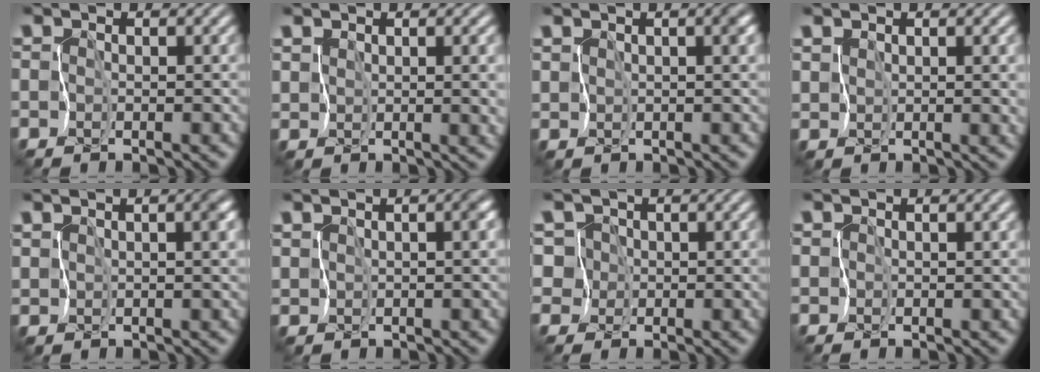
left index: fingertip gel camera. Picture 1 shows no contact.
{"total": 3.8, "force": [0.8, 2.0, 3.2], "torque": [-0.054, -0.013, 0.024]}
{"total": 2.0, "force": [0.7, 0.7, 1.8], "torque": [-0.023, 0.001, 0.016]}
{"total": 3.0, "force": [1.0, 1.6, 2.3], "torque": [-0.045, -0.009, 0.021]}
{"total": 2.4, "force": [0.7, 0.9, 2.1], "torque": [-0.029, 0.001, 0.017]}
{"total": 1.9, "force": [0.4, 0.7, 1.8], "torque": [-0.025, 0.002, 0.010]}
{"total": 5.5, "force": [1.2, 5.1, 1.6], "torque": [-0.027, 0.035, -0.015]}
{"total": 0.9, "force": [0.4, 0.4, 0.6], "torque": [-0.010, 0.001, 0.006]}